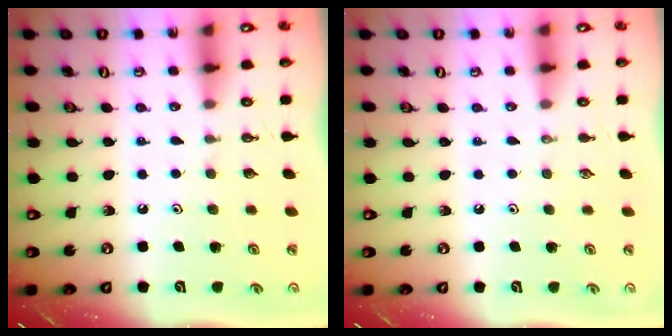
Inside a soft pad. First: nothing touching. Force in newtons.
{"total": 0.0}